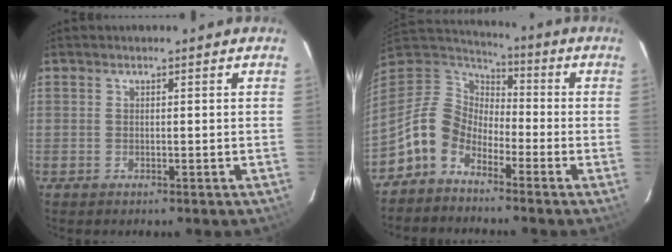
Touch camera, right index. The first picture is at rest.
{"total": 10.6, "force": [-6.8, 6.9, 4.2], "torque": [-0.096, 0.024, -0.145]}